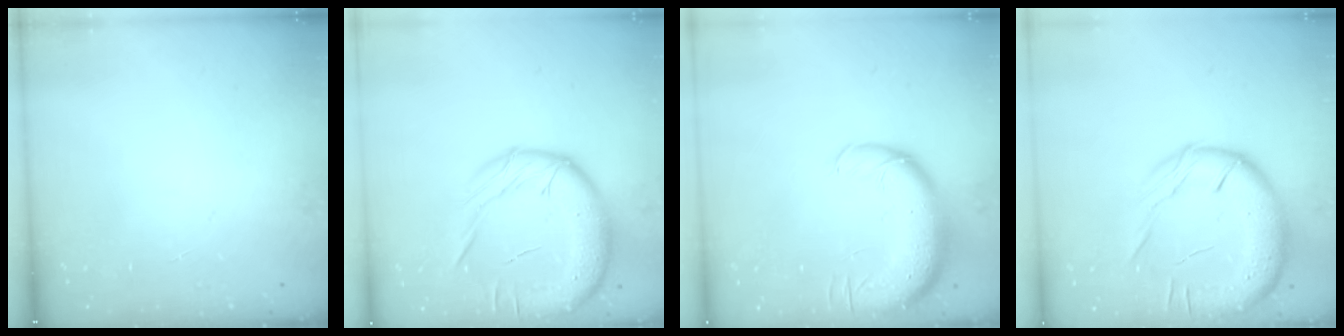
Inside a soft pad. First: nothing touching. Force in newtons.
{"total": 20.3, "press": 19.9, "slide": 4.2}
{"total": 14.5, "press": 14.1, "slide": 3.5}
{"total": 19.3, "press": 19.1, "slide": 2.8}